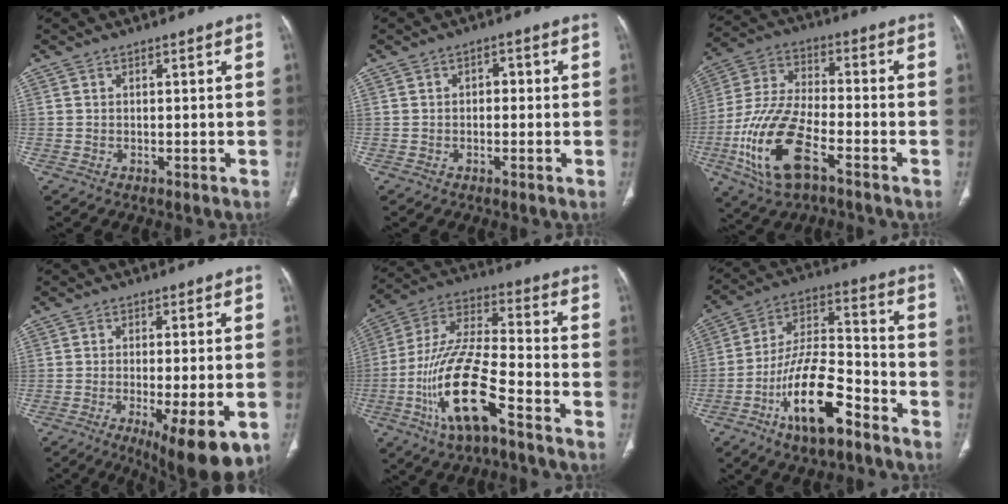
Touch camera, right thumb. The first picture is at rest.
{"total": 2.2, "force": [0.0, 1.5, 1.6], "torque": [-0.012, 0.008, -0.006]}
{"total": 16.8, "force": [-7.2, 7.1, 13.4], "torque": [-0.282, 0.021, -0.133]}
{"total": 13.5, "force": [-5.9, 3.9, 11.4], "torque": [-0.138, -0.009, -0.077]}
{"total": 17.4, "force": [-7.9, 5.1, 14.7], "torque": [-0.301, 0.044, -0.145]}
{"total": 14.5, "force": [-7.7, 5.6, 11.0], "torque": [-0.193, 0.051, -0.133]}